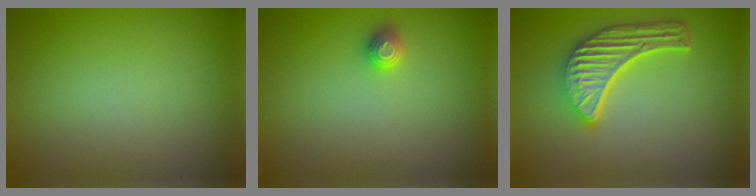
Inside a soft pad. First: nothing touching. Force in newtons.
{"total": 1.0, "press": 1.0, "slide": 0.3}
{"total": 6.0, "press": 4.6, "slide": 3.9}